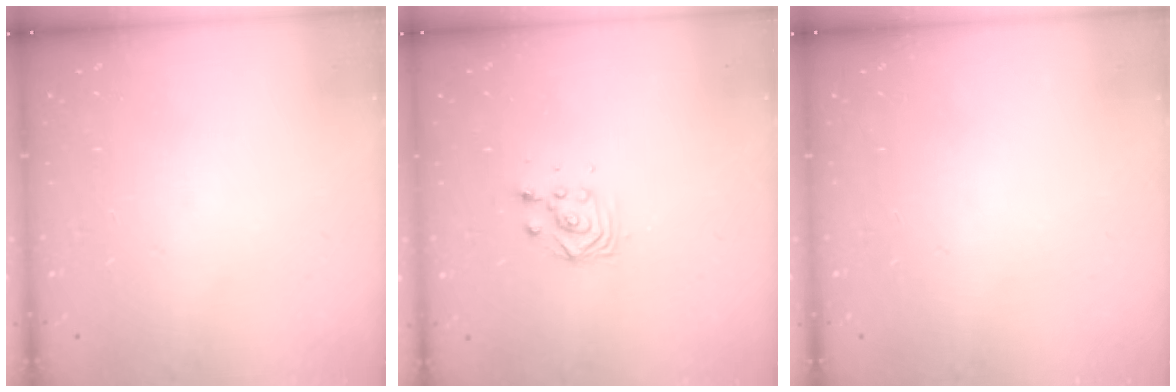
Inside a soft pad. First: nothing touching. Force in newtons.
{"total": 3.0, "press": 3.0, "slide": 0.2}
{"total": 0.0}